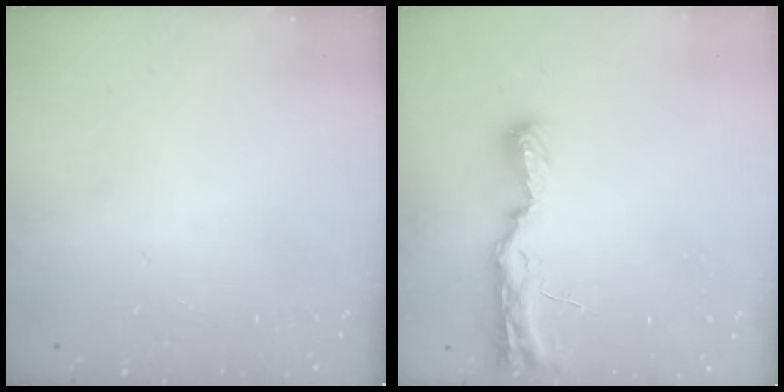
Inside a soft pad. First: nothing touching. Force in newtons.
{"total": 8.9, "press": 8.9, "slide": 1.3}